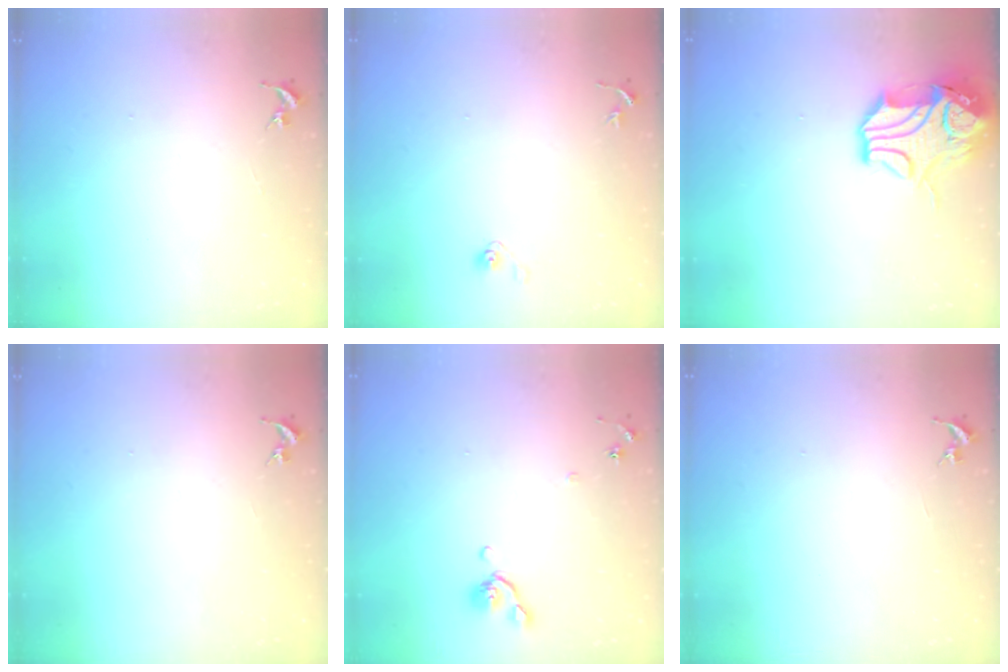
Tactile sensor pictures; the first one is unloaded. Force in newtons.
{"total": 3.9, "press": 3.3, "slide": 2.1}
{"total": 13.9, "press": 13.7, "slide": 2.0}
{"total": 0.0}
{"total": 6.9, "press": 6.8, "slide": 1.5}
{"total": 0.0}